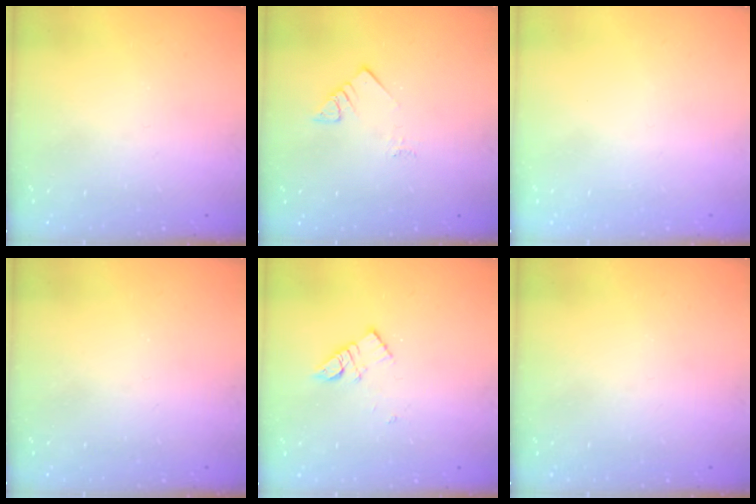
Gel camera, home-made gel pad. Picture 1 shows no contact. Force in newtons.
{"total": 3.3, "press": 3.3, "slide": 0.4}
{"total": 1.7, "press": 1.7, "slide": 0.1}
{"total": 2.2, "press": 2.1, "slide": 0.4}
{"total": 8.1, "press": 8.1, "slide": 0.4}
{"total": 0.0}